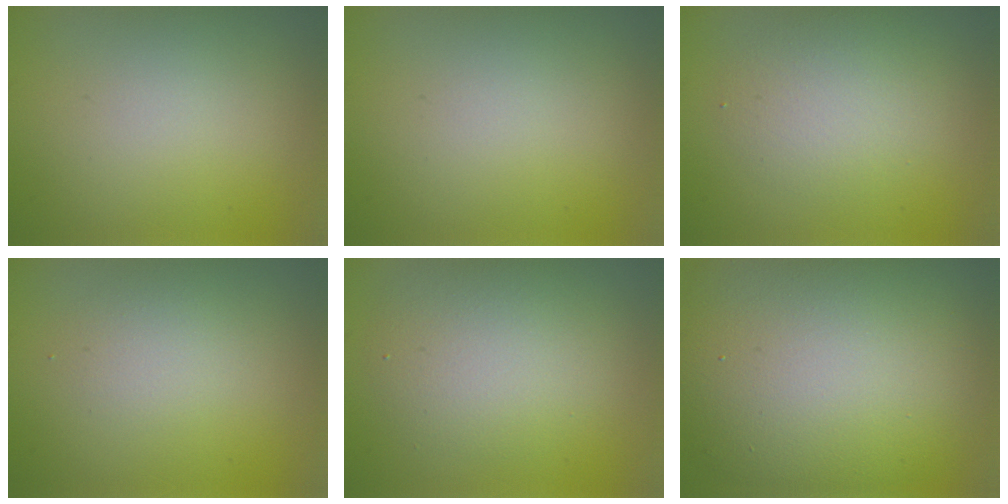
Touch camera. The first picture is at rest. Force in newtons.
{"total": 0.0}
{"total": 2.9, "press": 2.9, "slide": 0.3}
{"total": 1.5, "press": 1.5, "slide": 0.1}
{"total": 4.2, "press": 4.2, "slide": 0.1}
{"total": 14.6, "press": 14.6, "slide": 0.7}